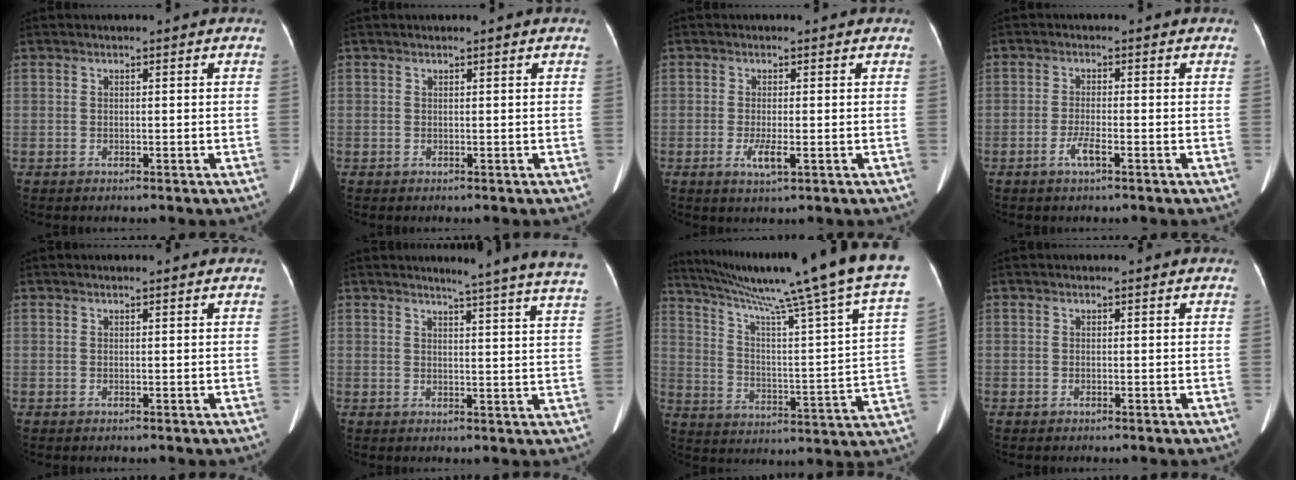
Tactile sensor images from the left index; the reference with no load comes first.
{"total": 0.0}
{"total": 2.9, "force": [-0.8, 0.5, 2.7], "torque": [-0.053, -0.007, -0.013]}
{"total": 2.5, "force": [-1.5, 0.2, 2.0], "torque": [-0.046, -0.005, -0.031]}
{"total": 1.0, "force": [1.0, 0.0, 0.4], "torque": [-0.015, 0.008, 0.011]}
{"total": 15.8, "force": [14.4, -1.7, 6.2], "torque": [-0.086, -0.076, 0.156]}
{"total": 27.4, "force": [21.1, -0.6, 17.3], "torque": [-0.276, -0.051, 0.284]}
{"total": 0.0}